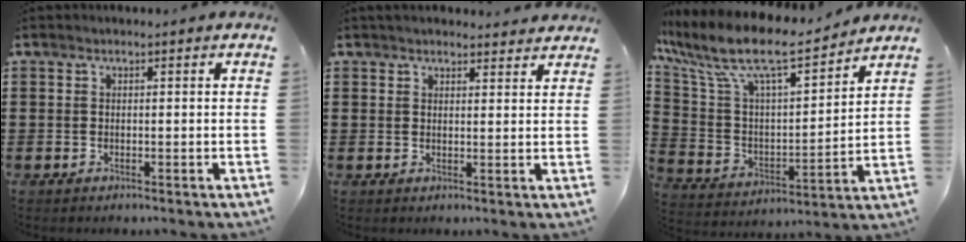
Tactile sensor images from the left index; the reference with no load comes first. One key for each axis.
{"total": 2.3, "fx": 2.2, "fy": 0.3, "fz": 0.4, "tx": -0.013, "ty": -0.001, "tz": 0.042}
{"total": 11.0, "fx": 8.6, "fy": 2.2, "fz": 6.5, "tx": -0.162, "ty": -0.055, "tz": 0.144}